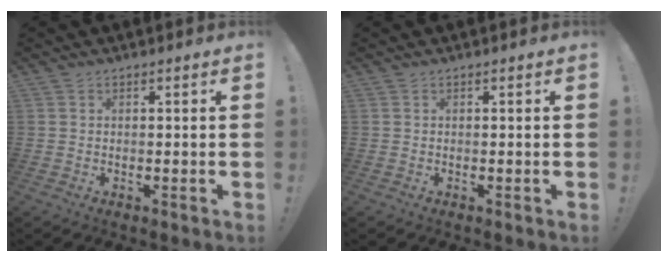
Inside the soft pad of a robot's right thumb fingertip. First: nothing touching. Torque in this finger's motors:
{"motor_torque": [0.00, 0.00, 0.05, -0.03, 0.00]}